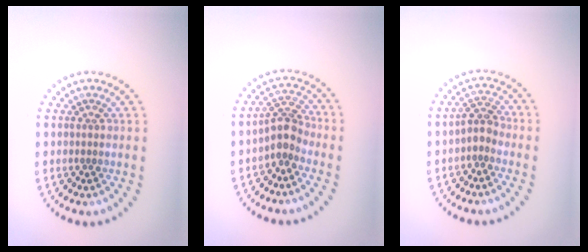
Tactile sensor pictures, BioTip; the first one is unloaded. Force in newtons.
{"total": 2.8, "press": 2.2, "slide": 1.8}
{"total": 1.8, "press": 1.5, "slide": 1.0}